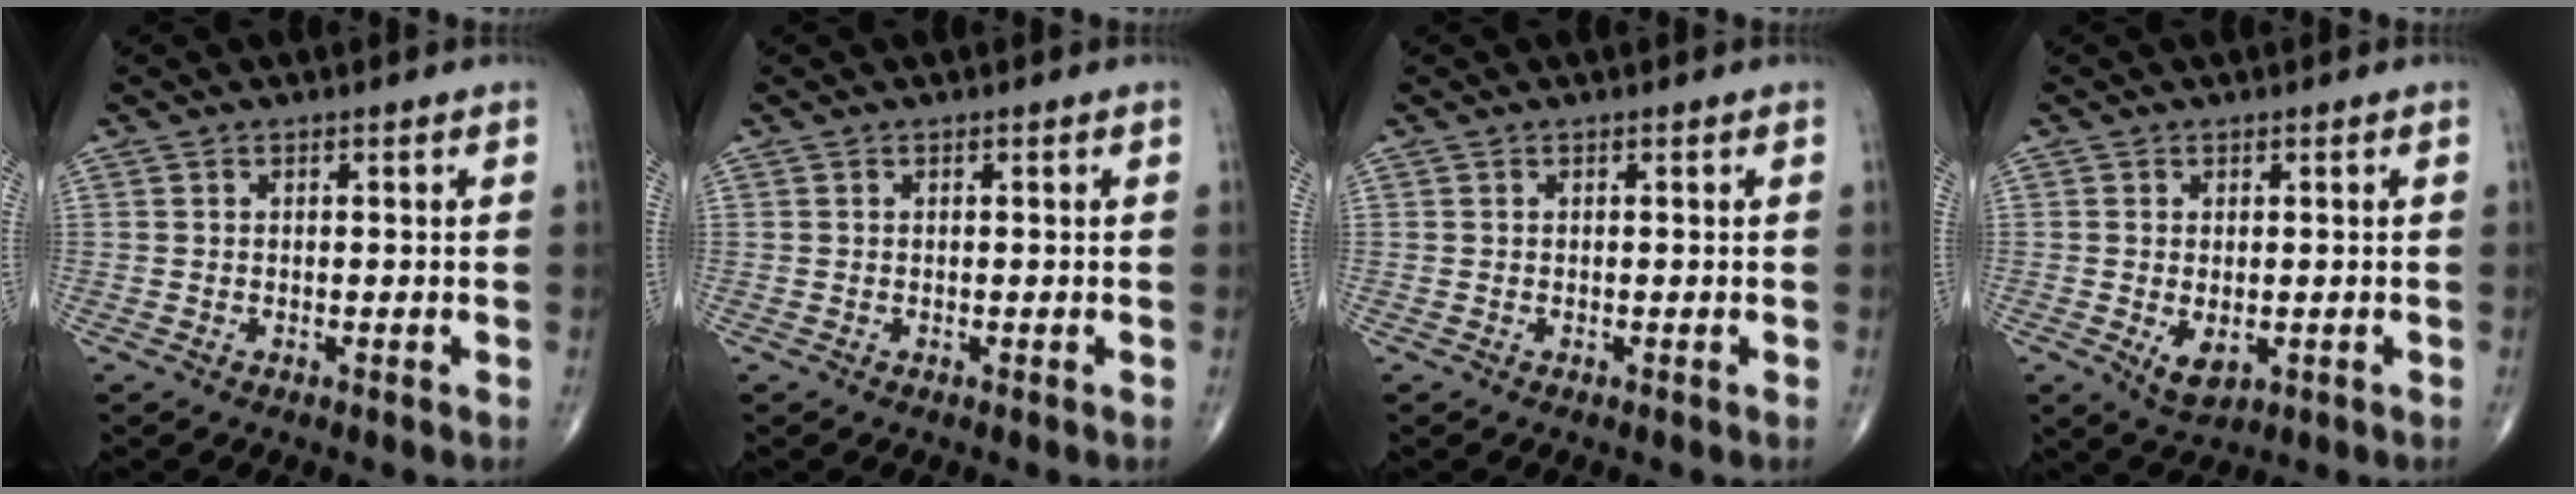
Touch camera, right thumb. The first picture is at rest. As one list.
[{"total": 0.0}, {"total": 0.0}, {"total": 3.9, "force": [-0.8, 2.2, 3.2], "torque": [-0.047, -0.010, -0.001]}]